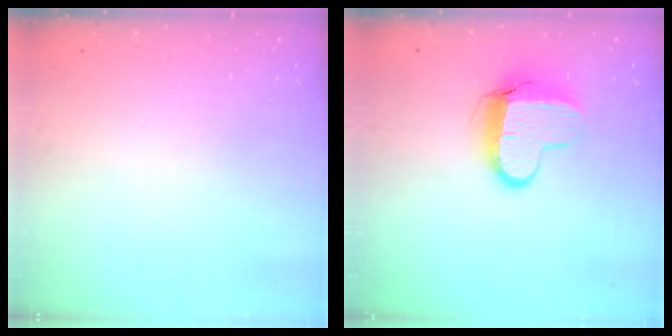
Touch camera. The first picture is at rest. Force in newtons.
{"total": 9.9, "press": 9.8, "slide": 0.9}